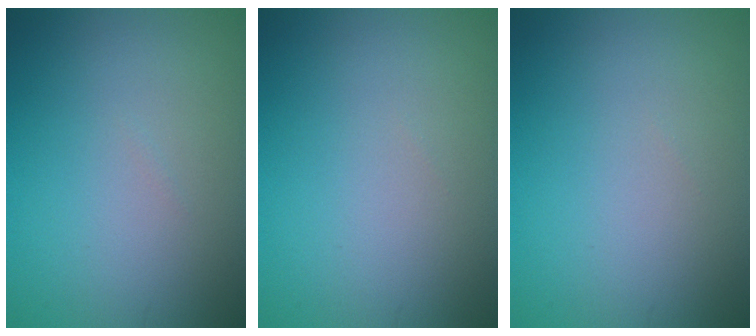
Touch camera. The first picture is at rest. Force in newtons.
{"total": 0.0}
{"total": 0.0}